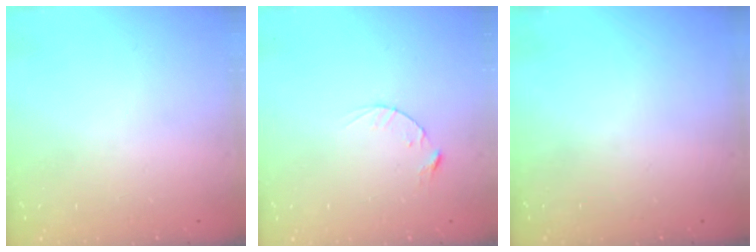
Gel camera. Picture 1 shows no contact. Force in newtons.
{"total": 2.8, "press": 2.8, "slide": 0.4}
{"total": 0.0}